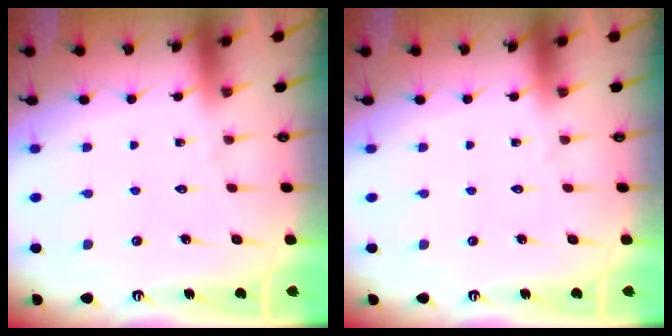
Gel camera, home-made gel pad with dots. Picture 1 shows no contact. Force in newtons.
{"total": 0.0}